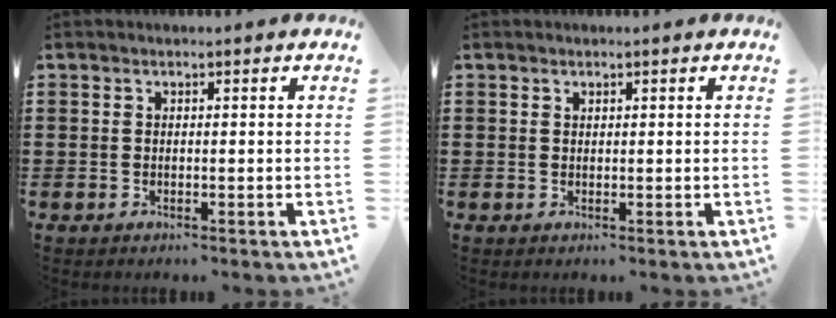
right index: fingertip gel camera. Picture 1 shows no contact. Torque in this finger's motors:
{"motor_torque": [-0.28, 0.26, -0.01, -0.01]}